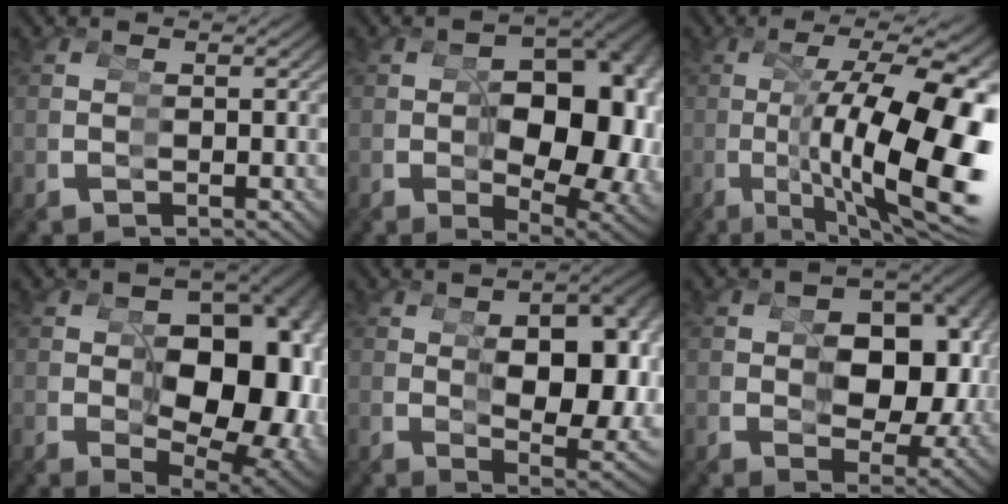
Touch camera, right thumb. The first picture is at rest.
{"total": 15.0, "force": [-1.3, 9.0, 12.0], "torque": [-0.171, -0.056, 0.006]}
{"total": 17.7, "force": [-2.1, 8.6, 15.4], "torque": [-0.265, -0.053, 0.005]}
{"total": 16.7, "force": [-0.7, 10.4, 13.0], "torque": [-0.193, -0.061, 0.019]}
{"total": 11.2, "force": [-0.1, 5.7, 9.6], "torque": [-0.139, -0.030, 0.019]}
{"total": 10.2, "force": [0.6, 6.9, 7.6], "torque": [-0.118, -0.034, 0.023]}